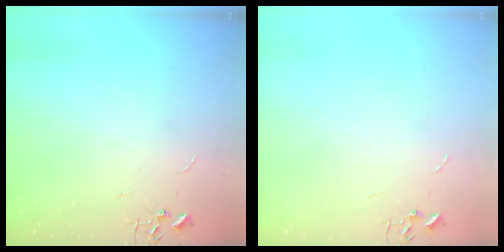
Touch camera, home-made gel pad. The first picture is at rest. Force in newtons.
{"total": 0.0}